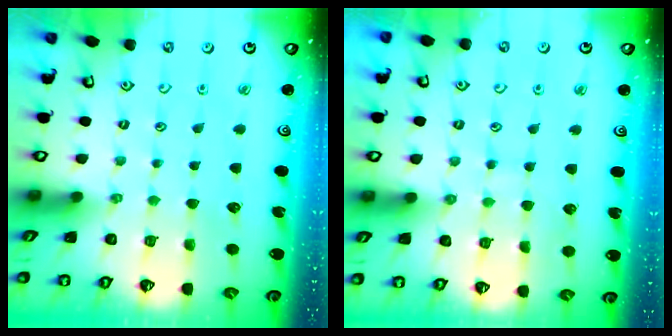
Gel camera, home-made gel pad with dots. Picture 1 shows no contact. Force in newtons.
{"total": 6.3, "press": 6.3, "slide": 0.6}